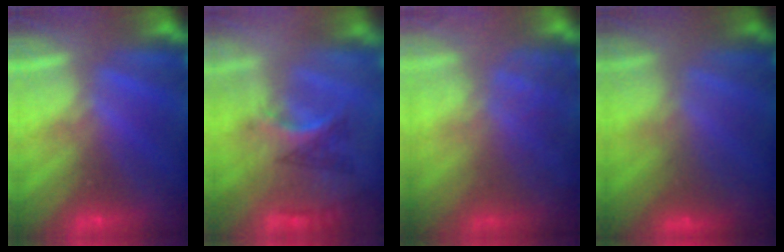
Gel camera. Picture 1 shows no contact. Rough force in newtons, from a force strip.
{"total": 2.9}
{"total": 10.2}
{"total": 2.4}